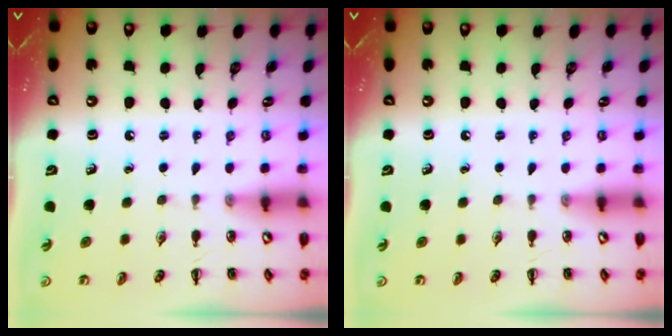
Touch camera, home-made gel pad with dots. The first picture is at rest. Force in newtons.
{"total": 0.0}